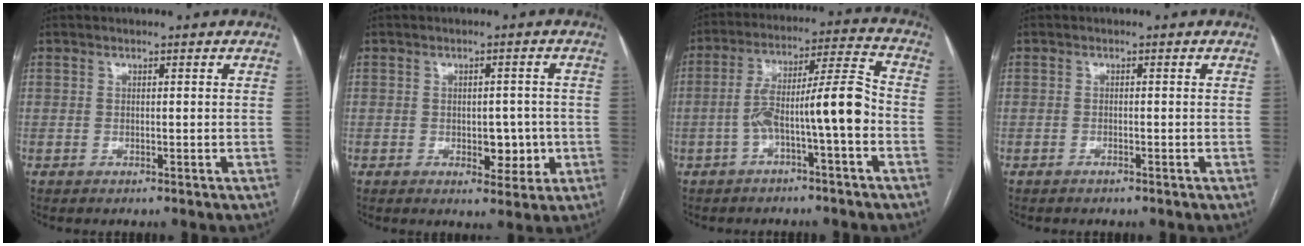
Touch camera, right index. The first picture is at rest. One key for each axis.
{"total": 4.5, "fx": -0.8, "fy": 2.7, "fz": 3.6, "tx": -0.035, "ty": 0.006, "tz": -0.003}
{"total": 10.6, "fx": -3.1, "fy": 0.5, "fz": 10.1, "tx": -0.172, "ty": 0.039, "tz": -0.051}
{"total": 0.6, "fx": -0.5, "fy": 0.2, "fz": 0.3, "tx": -0.010, "ty": -0.001, "tz": -0.007}